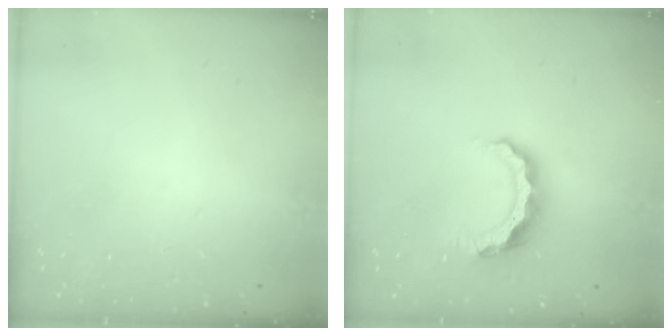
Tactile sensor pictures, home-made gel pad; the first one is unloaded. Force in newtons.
{"total": 8.4, "press": 8.3, "slide": 0.8}